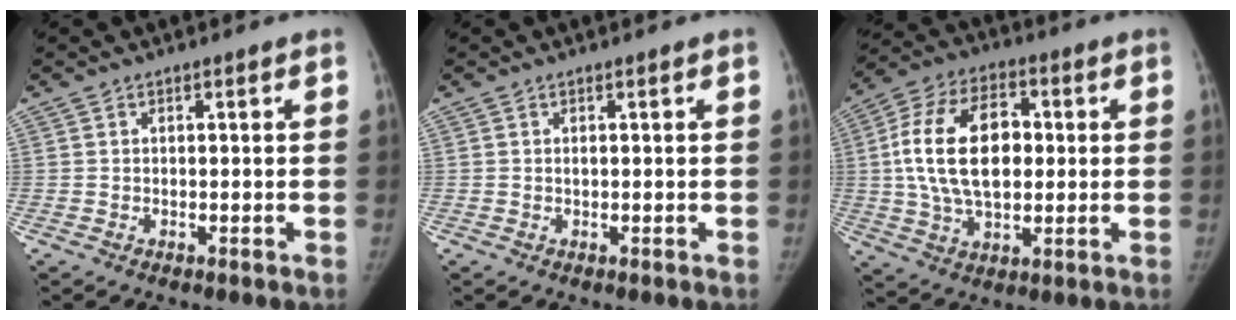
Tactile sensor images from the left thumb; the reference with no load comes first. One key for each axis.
{"total": 0.5, "fx": 0.1, "fy": 0.3, "fz": 0.4, "tx": -0.009, "ty": 0.000, "tz": 0.001}
{"total": 17.9, "fx": 1.6, "fy": 10.9, "fz": 14.1, "tx": -0.246, "ty": 0.016, "tz": 0.028}